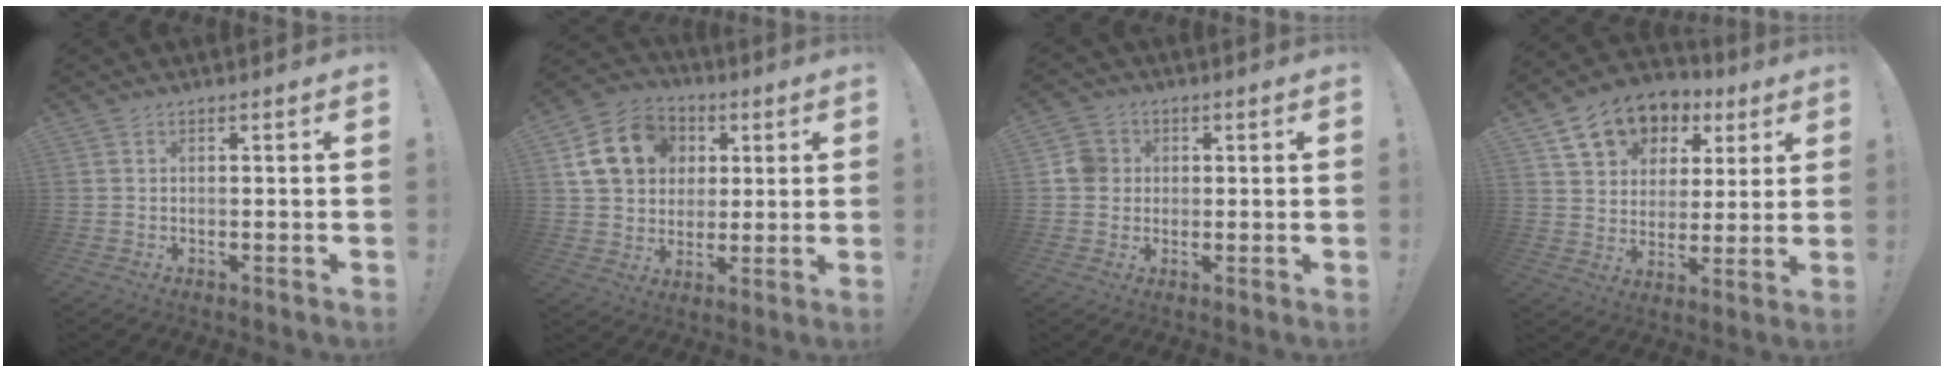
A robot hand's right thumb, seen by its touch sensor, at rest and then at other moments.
{"total": 15.8, "force": [5.1, 13.1, 7.2], "torque": [-0.100, -0.005, 0.110]}
{"total": 2.9, "force": [0.3, 2.7, 1.0], "torque": [-0.004, 0.003, 0.004]}
{"total": 13.7, "force": [7.5, 9.8, 6.0], "torque": [-0.086, -0.038, 0.144]}